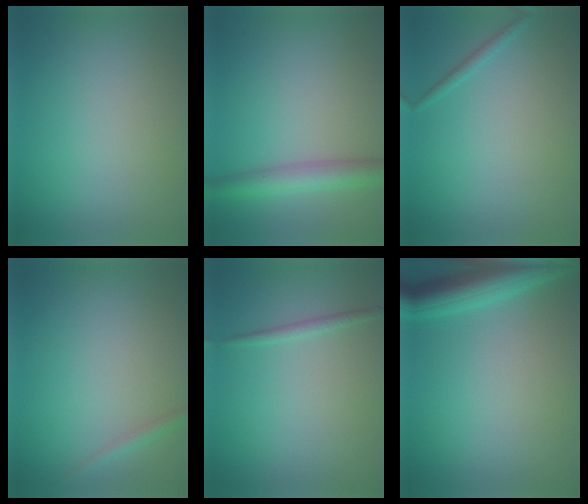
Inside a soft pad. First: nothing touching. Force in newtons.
{"total": 3.7, "press": 3.7, "slide": 0.1}
{"total": 0.8, "press": 0.8, "slide": 0.0}
{"total": 1.1, "press": 1.1, "slide": 0.1}
{"total": 0.9, "press": 0.9, "slide": 0.1}
{"total": 5.2, "press": 5.2, "slide": 0.3}